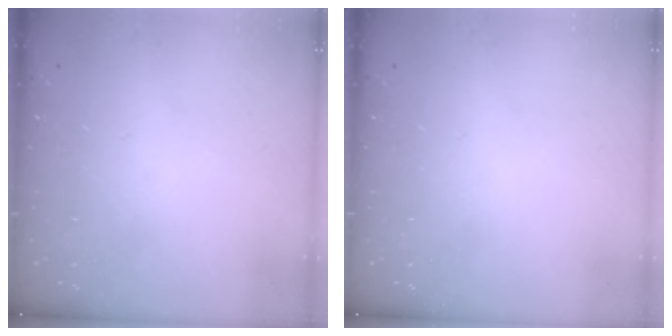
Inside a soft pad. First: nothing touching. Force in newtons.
{"total": 0.0}